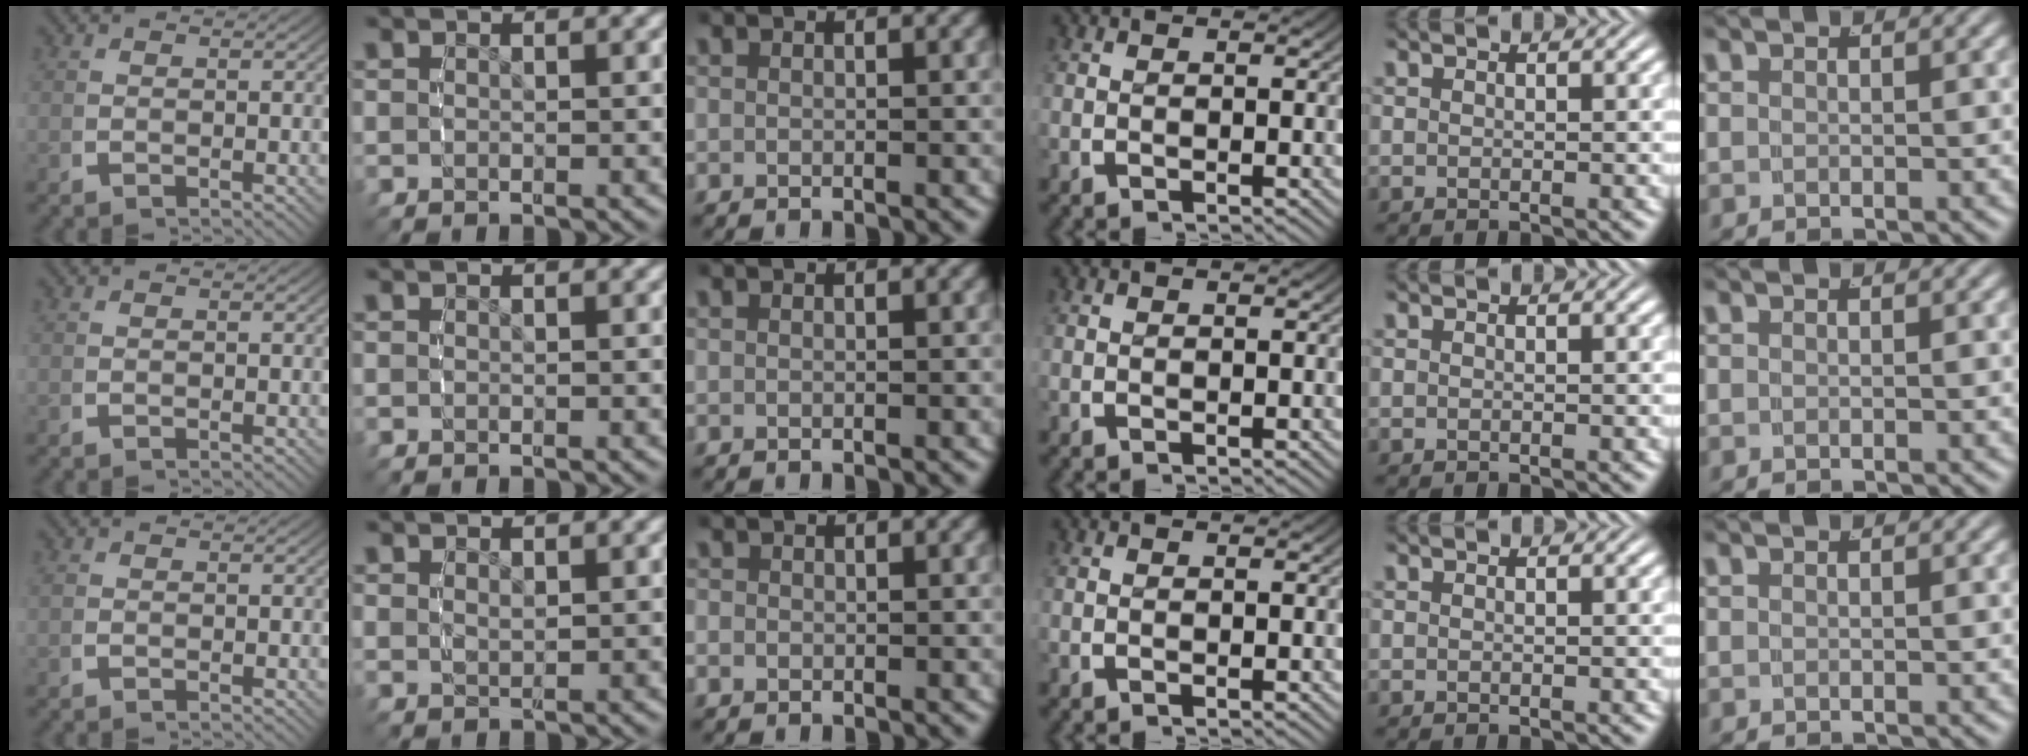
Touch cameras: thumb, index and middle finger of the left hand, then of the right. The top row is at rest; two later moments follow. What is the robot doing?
{"motion": "grasp_and_lifting", "object": "small bumper sticker"}